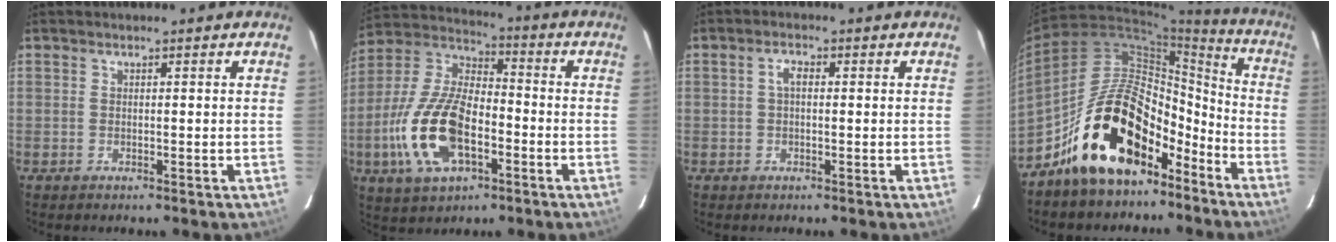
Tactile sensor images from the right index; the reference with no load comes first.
{"total": 18.3, "force": [-5.9, 9.0, 14.8], "torque": [-0.322, -0.003, -0.108]}
{"total": 2.0, "force": [0.2, 0.9, 1.7], "torque": [-0.035, 0.008, 0.004]}
{"total": 20.2, "force": [-13.3, 10.4, 11.2], "torque": [-0.199, 0.040, -0.209]}